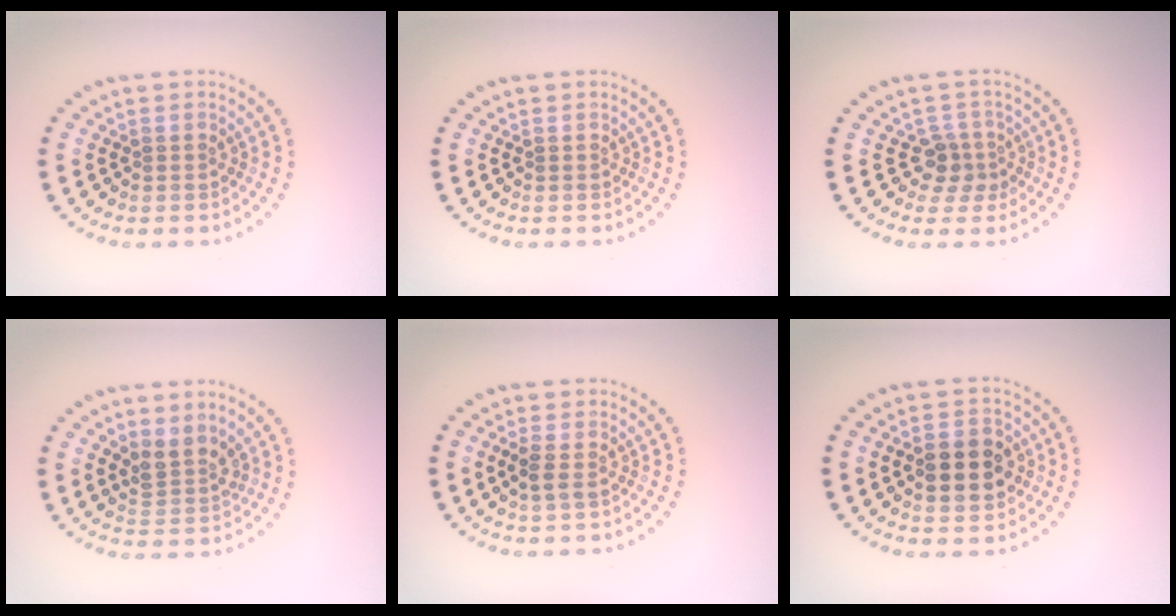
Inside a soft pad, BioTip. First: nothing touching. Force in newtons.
{"total": 0.0}
{"total": 2.4, "press": 1.8, "slide": 1.6}
{"total": 2.6, "press": 2.0, "slide": 1.7}
{"total": 1.2, "press": 1.0, "slide": 0.7}
{"total": 4.6, "press": 4.6, "slide": 0.2}